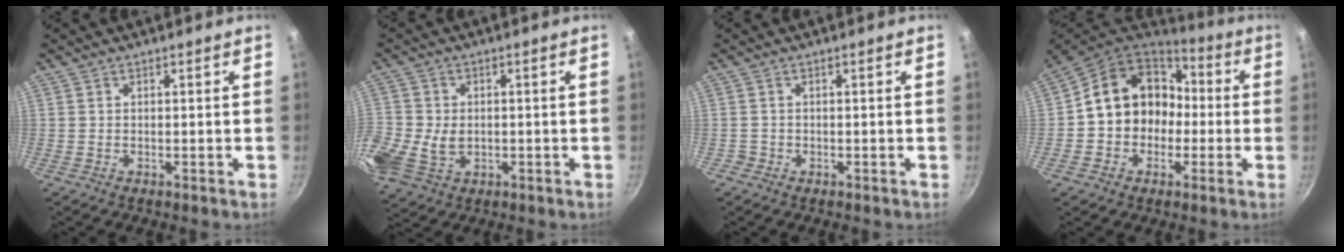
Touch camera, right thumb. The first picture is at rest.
{"total": 13.5, "force": [-2.2, 10.8, 7.9], "torque": [-0.209, 0.007, -0.035]}
{"total": 0.9, "force": [-0.5, 0.7, 0.0], "torque": [0.000, 0.005, -0.010]}
{"total": 15.6, "force": [-0.5, 13.4, 7.9], "torque": [-0.093, 0.052, -0.013]}